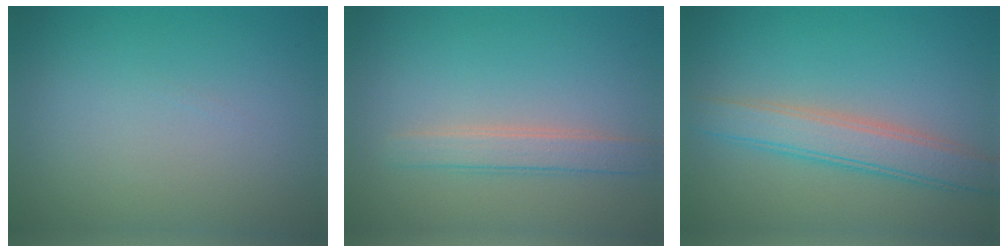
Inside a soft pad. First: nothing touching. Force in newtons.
{"total": 2.4, "press": 2.4, "slide": 0.2}
{"total": 4.1, "press": 4.1, "slide": 0.1}